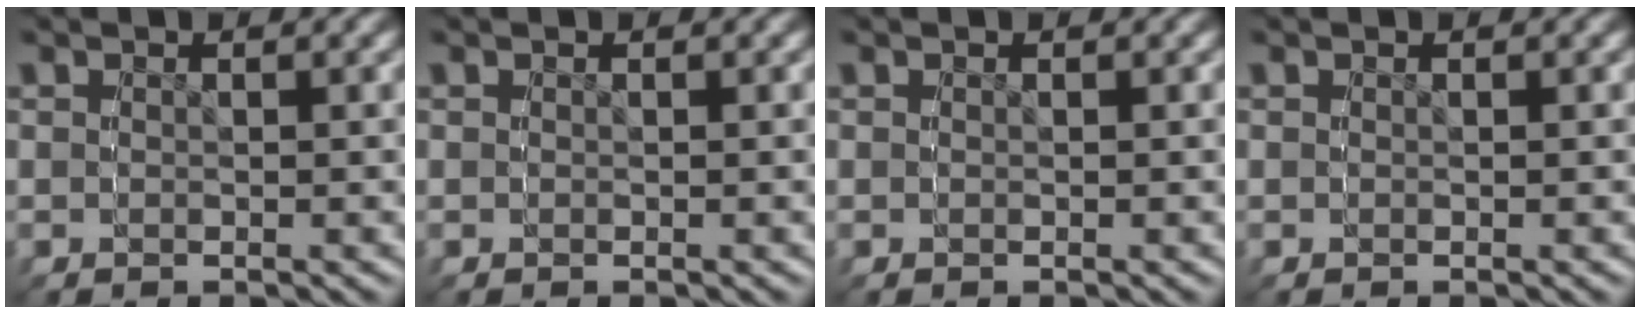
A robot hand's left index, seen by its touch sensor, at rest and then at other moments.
{"total": 0.0}
{"total": 0.0}
{"total": 0.0}